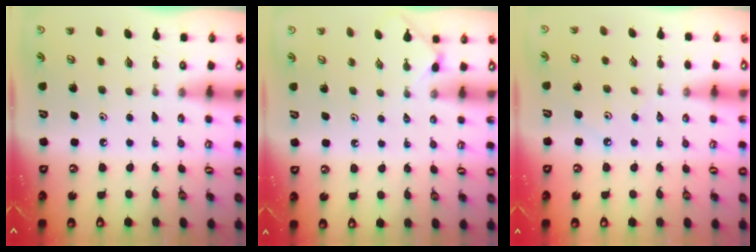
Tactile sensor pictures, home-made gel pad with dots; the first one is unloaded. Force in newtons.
{"total": 2.4, "press": 2.4, "slide": 0.5}
{"total": 2.1, "press": 2.1, "slide": 0.4}